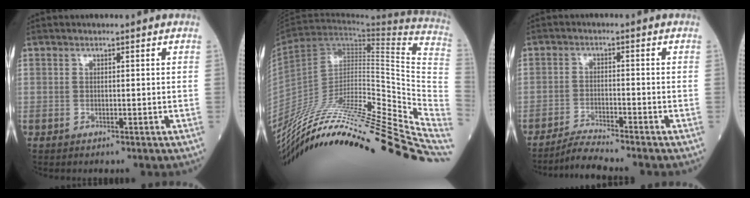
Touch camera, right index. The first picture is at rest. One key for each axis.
{"total": 39.3, "fx": -31.2, "fy": 3.3, "fz": 23.7, "tx": -0.281, "ty": -0.049, "tz": -0.466}
{"total": 4.2, "fx": -3.9, "fy": -1.4, "fz": 0.7, "tx": -0.020, "ty": -0.022, "tz": -0.076}